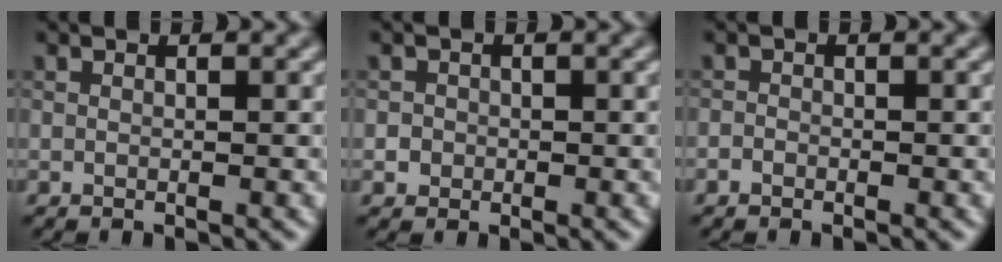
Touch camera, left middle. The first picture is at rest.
{"total": 1.1, "force": [-0.1, 1.1, 0.2], "torque": [0.005, -0.001, 0.000]}
{"total": 0.6, "force": [-0.5, 0.4, 0.1], "torque": [0.000, -0.002, -0.009]}